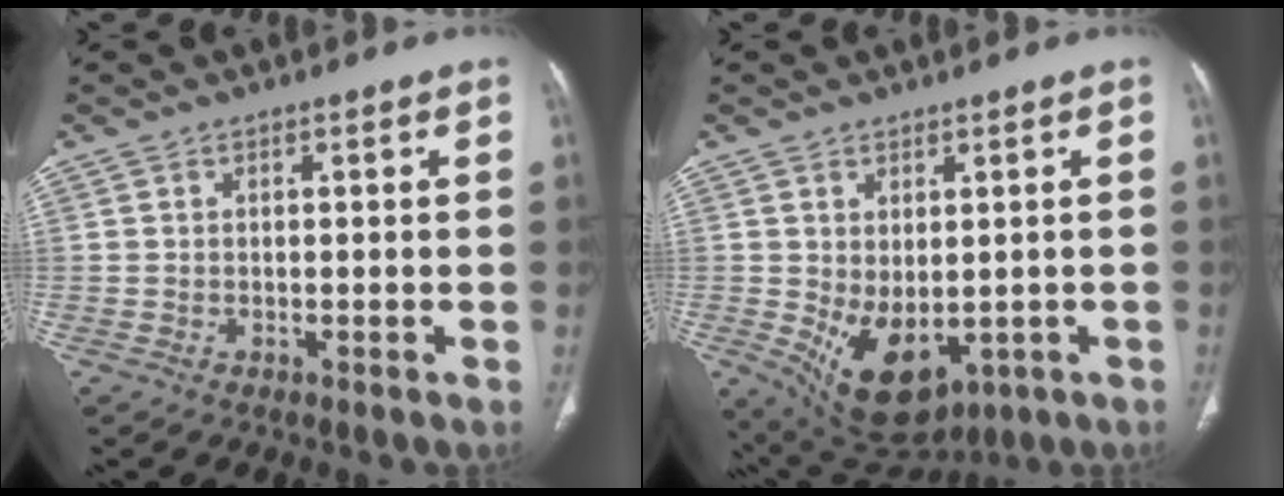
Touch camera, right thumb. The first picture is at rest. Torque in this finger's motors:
{"motor_torque": [-0.59, 0.95, 0.35, 0.34, 0.17]}